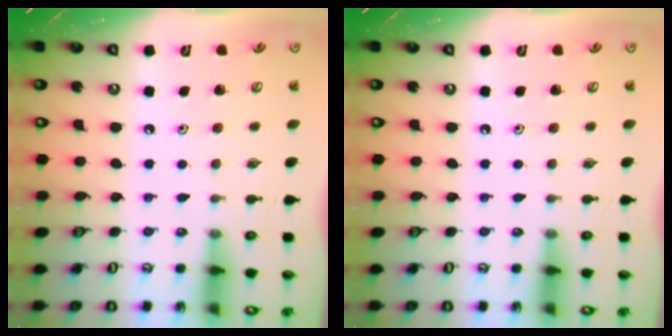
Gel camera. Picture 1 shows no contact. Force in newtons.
{"total": 0.0}